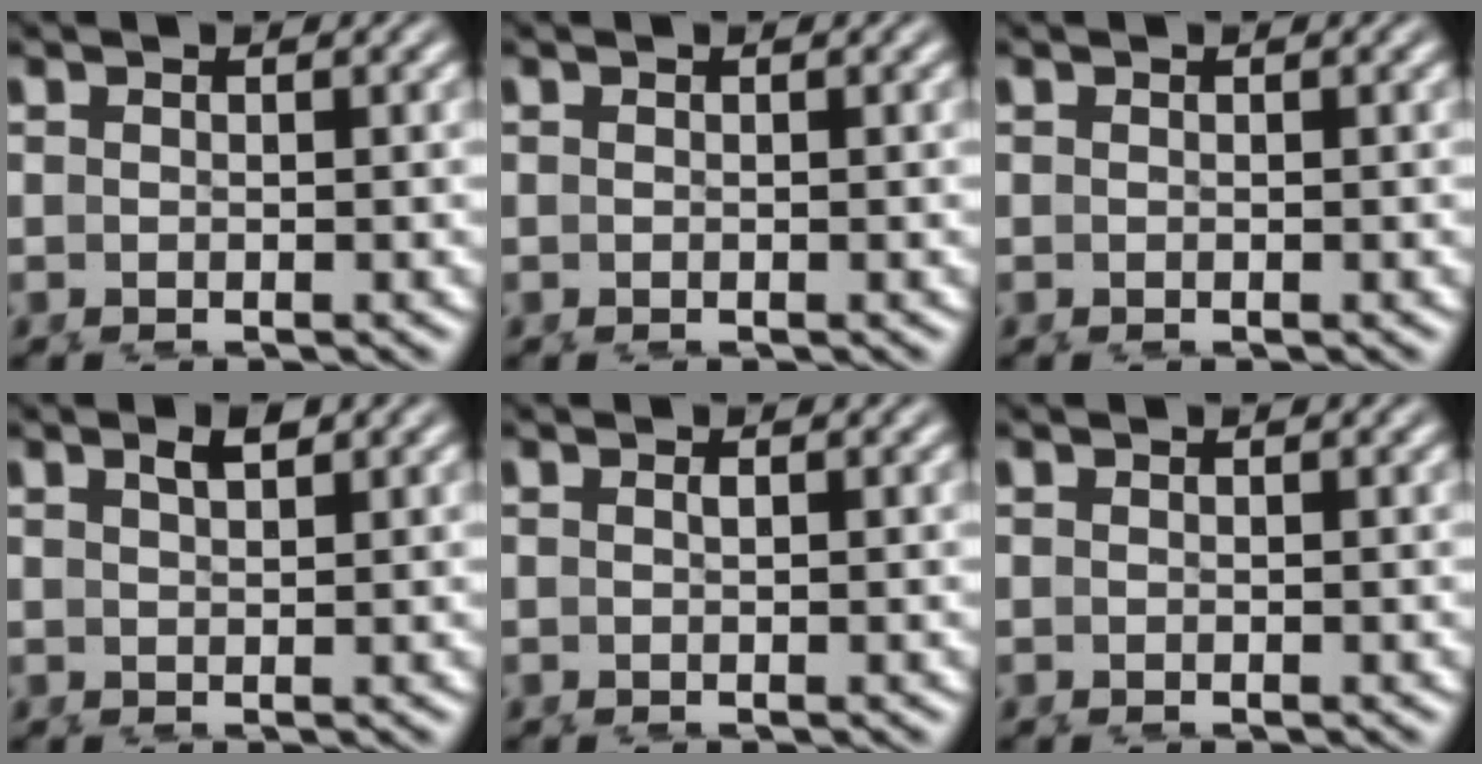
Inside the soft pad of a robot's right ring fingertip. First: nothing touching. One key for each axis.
{"total": 0.0}
{"total": 0.0}
{"total": 1.2, "fx": 0.6, "fy": -0.6, "fz": 0.9, "tx": -0.008, "ty": -0.003, "tz": 0.020}
{"total": 0.5, "fx": -0.1, "fy": -0.4, "fz": 0.3, "tx": -0.006, "ty": -0.004, "tz": 0.002}
{"total": 0.0}